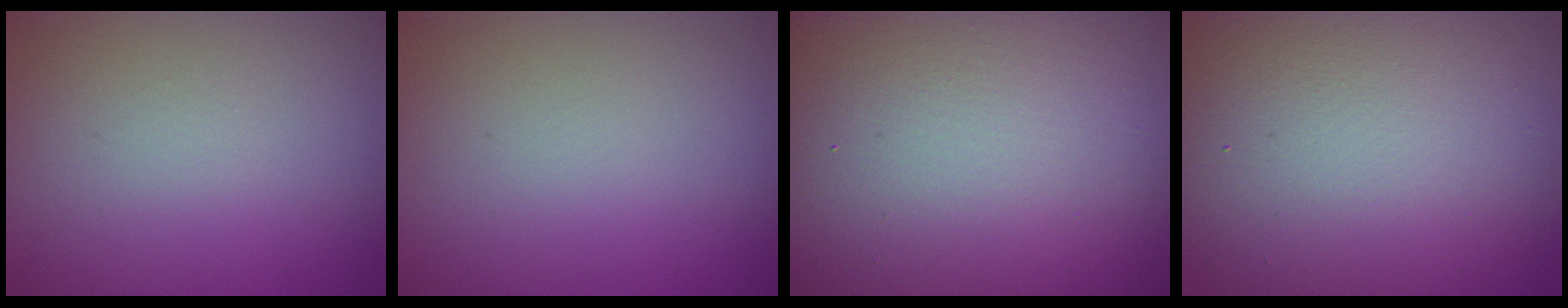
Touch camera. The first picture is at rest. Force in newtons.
{"total": 0.0}
{"total": 22.1, "press": 22.1, "slide": 1.2}
{"total": 13.8, "press": 13.8, "slide": 1.2}